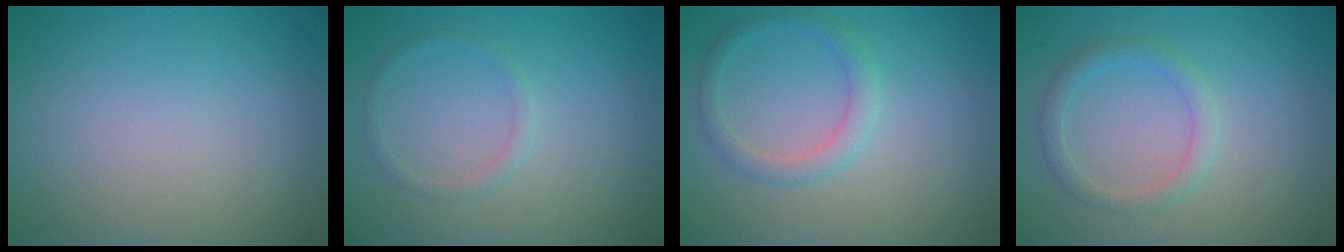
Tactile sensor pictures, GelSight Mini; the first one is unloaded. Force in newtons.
{"total": 1.0, "press": 0.9, "slide": 0.2}
{"total": 2.0, "press": 2.0, "slide": 0.1}
{"total": 1.9, "press": 1.9, "slide": 0.1}